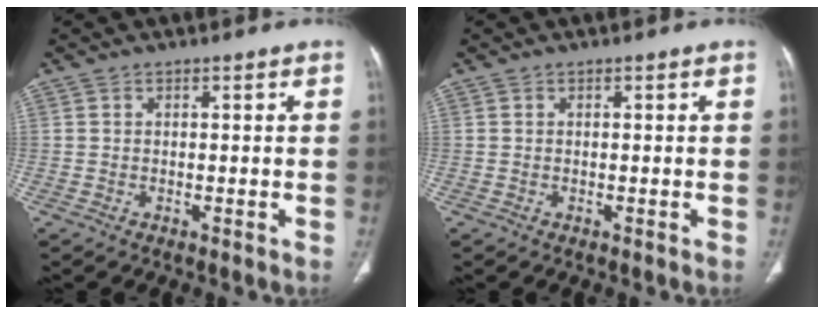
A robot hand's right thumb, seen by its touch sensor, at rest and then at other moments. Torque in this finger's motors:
{"motor_torque": [-0.02, 0.02, -0.22, 0.22, 0.02]}